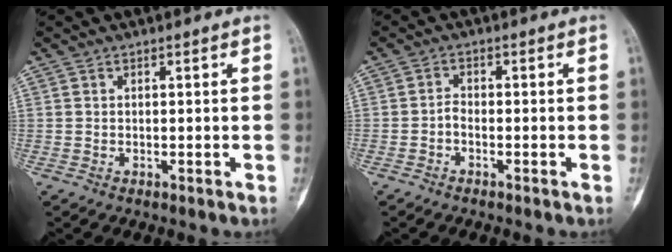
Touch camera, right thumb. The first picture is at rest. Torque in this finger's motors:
{"motor_torque": [0.07, 0.06, 0.16, 0.12, 0.02]}